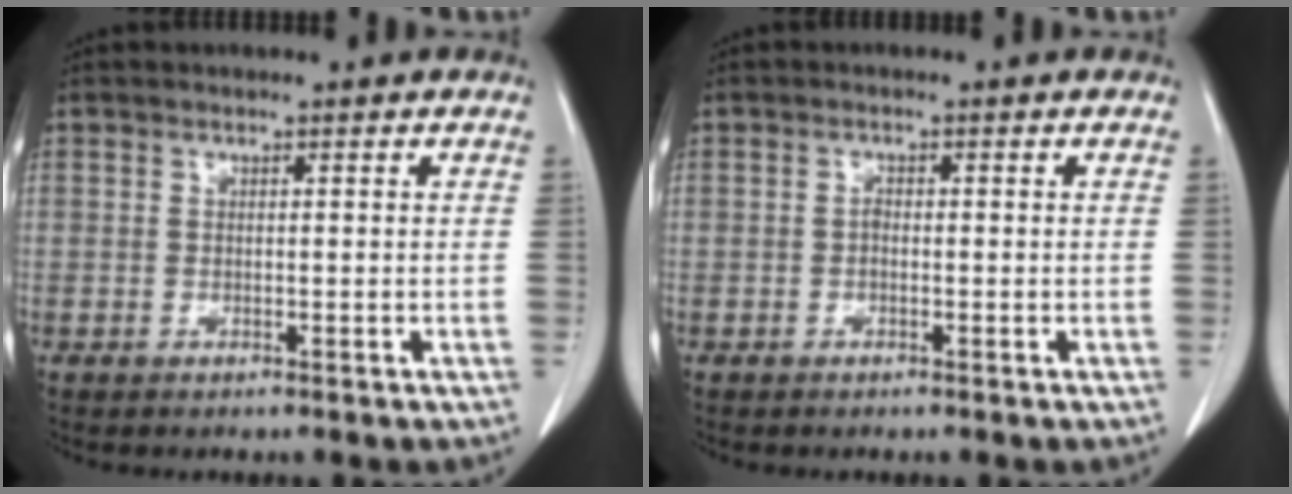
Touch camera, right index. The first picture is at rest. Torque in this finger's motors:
{"motor_torque": [0.02, -0.03, -0.01, 0.03]}